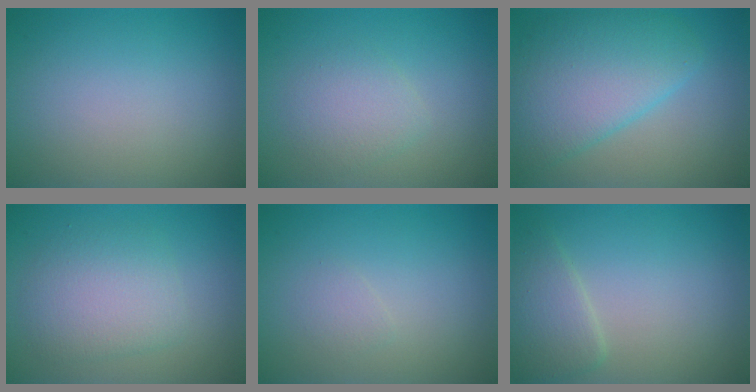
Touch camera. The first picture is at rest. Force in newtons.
{"total": 2.3, "press": 2.3, "slide": 0.1}
{"total": 6.8, "press": 6.8, "slide": 0.2}
{"total": 4.0, "press": 4.0, "slide": 0.2}
{"total": 0.8, "press": 0.8, "slide": 0.1}
{"total": 2.7, "press": 2.7, "slide": 0.1}